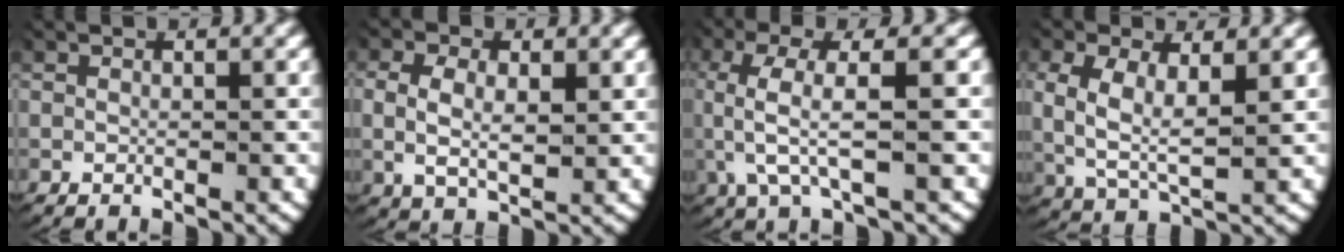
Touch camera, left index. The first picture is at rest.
{"total": 4.1, "force": [0.5, 2.7, 3.1], "torque": [-0.073, -0.013, 0.018]}
{"total": 5.5, "force": [0.8, 2.1, 5.0], "torque": [-0.120, -0.002, 0.019]}
{"total": 5.0, "force": [0.9, 3.1, 3.8], "torque": [-0.098, -0.019, 0.026]}